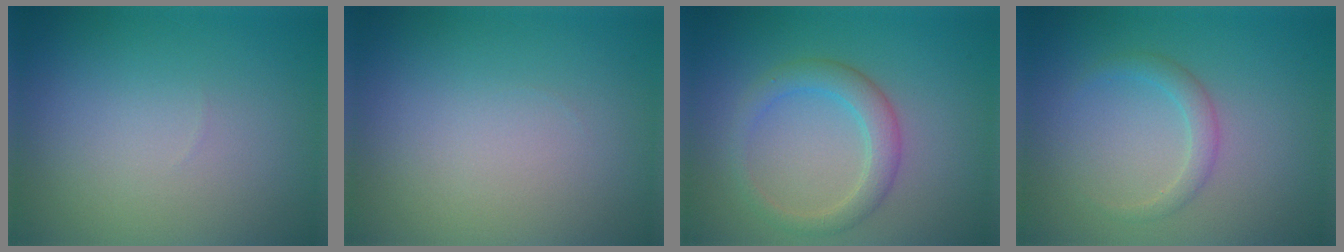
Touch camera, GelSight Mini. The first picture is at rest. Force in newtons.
{"total": 0.0}
{"total": 2.9, "press": 2.9, "slide": 0.2}
{"total": 1.6, "press": 1.6, "slide": 0.1}